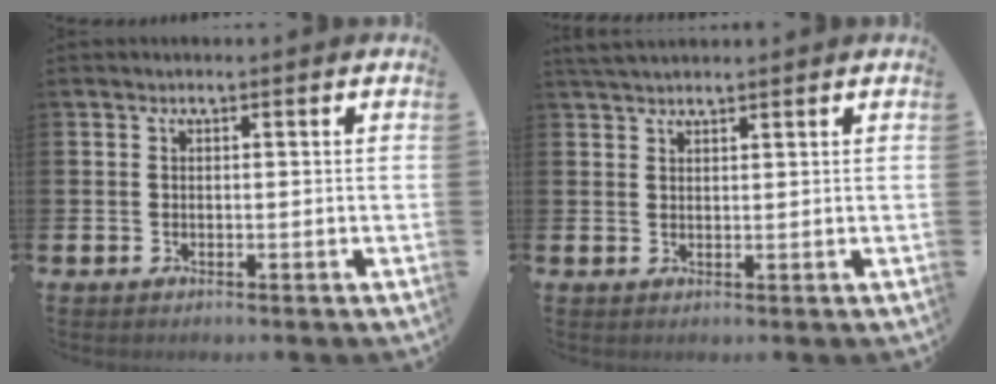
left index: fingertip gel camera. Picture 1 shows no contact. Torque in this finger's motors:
{"motor_torque": [-0.17, -0.17, 0.28, 0.12]}